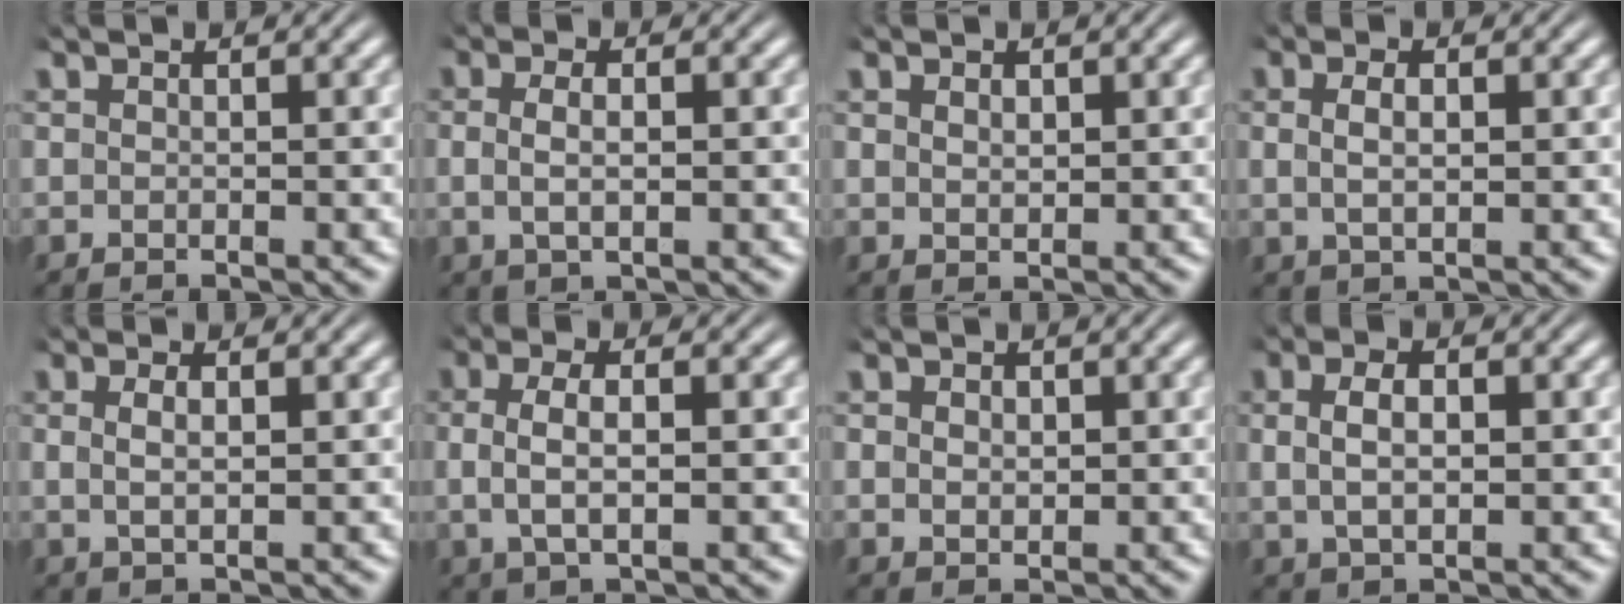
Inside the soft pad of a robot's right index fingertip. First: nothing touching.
{"total": 2.5, "force": [0.0, 1.0, 2.4], "torque": [-0.048, -0.006, 0.005]}
{"total": 0.8, "force": [0.5, 0.1, 0.7], "torque": [-0.009, -0.009, 0.020]}
{"total": 2.5, "force": [0.4, 1.0, 2.2], "torque": [-0.040, -0.004, 0.013]}
{"total": 2.0, "force": [0.5, 0.6, 1.9], "torque": [-0.037, -0.007, 0.016]}
{"total": 4.3, "force": [0.5, 2.0, 3.7], "torque": [-0.077, 0.000, 0.012]}
{"total": 1.1, "force": [0.2, 0.6, 0.9], "torque": [-0.014, -0.012, 0.015]}
{"total": 3.8, "force": [0.5, 2.1, 3.1], "torque": [-0.058, 0.001, 0.013]}